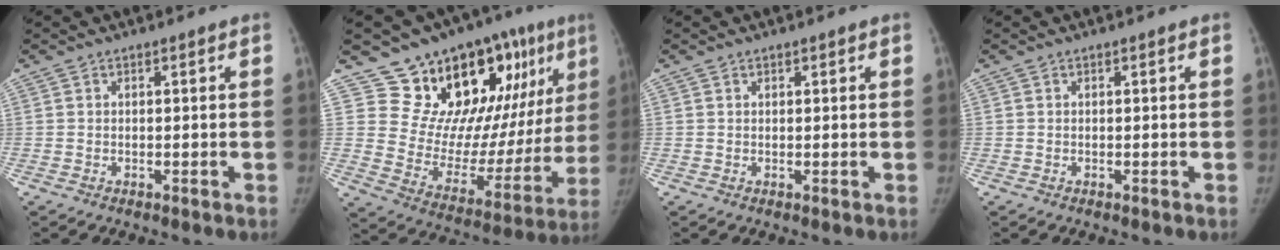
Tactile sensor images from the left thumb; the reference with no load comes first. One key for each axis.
{"total": 28.6, "fx": 15.3, "fy": 15.9, "fz": 18.1, "tx": -0.205, "ty": -0.025, "tz": 0.251}
{"total": 0.6, "fx": 0.5, "fy": 0.3, "fz": 0.1, "tx": 0.004, "ty": -0.003, "tz": 0.005}
{"total": 0.0}